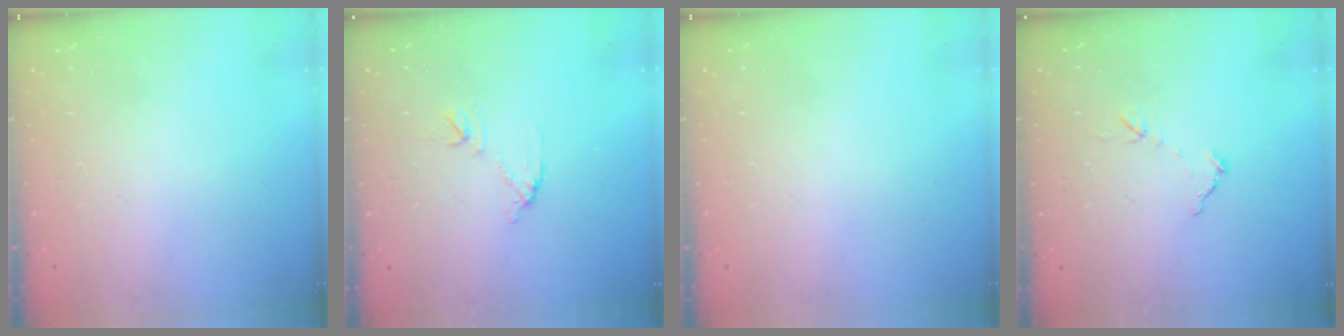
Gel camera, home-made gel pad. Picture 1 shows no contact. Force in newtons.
{"total": 8.0, "press": 8.0, "slide": 0.2}
{"total": 0.0}
{"total": 6.9, "press": 6.9, "slide": 0.4}